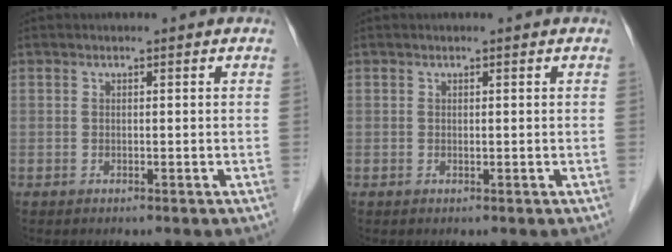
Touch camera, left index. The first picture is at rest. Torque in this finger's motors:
{"motor_torque": [0.04, 0.02, 0.00, 0.00]}